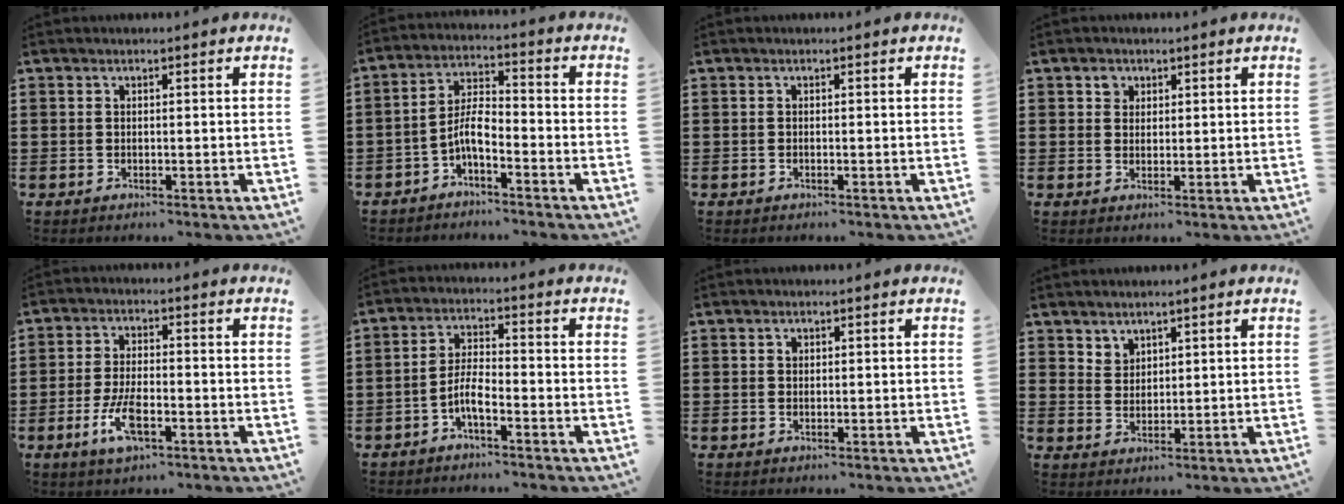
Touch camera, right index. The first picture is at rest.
{"total": 5.1, "force": [-2.6, 1.7, 4.0], "torque": [-0.094, 0.006, -0.056]}
{"total": 0.0}
{"total": 1.9, "force": [0.9, 1.6, 0.5], "torque": [-0.015, 0.008, 0.017]}
{"total": 6.4, "force": [-2.5, 2.4, 5.4], "torque": [-0.121, -0.006, -0.050]}
{"total": 4.3, "force": [-2.3, 1.1, 3.5], "torque": [-0.090, -0.003, -0.050]}
{"total": 0.7, "force": [0.3, 0.5, 0.2], "torque": [-0.005, 0.003, 0.006]}
{"total": 3.0, "force": [2.5, 1.6, -0.1], "torque": [-0.006, 0.001, 0.049]}